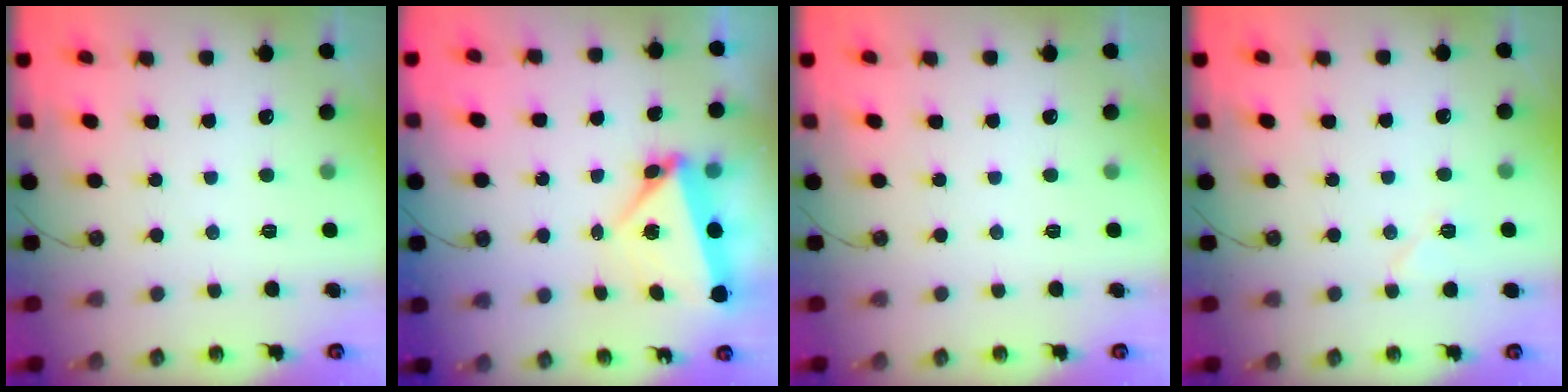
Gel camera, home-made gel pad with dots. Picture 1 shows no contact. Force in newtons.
{"total": 5.6, "press": 5.2, "slide": 1.9}
{"total": 0.0}
{"total": 5.3, "press": 5.1, "slide": 1.5}